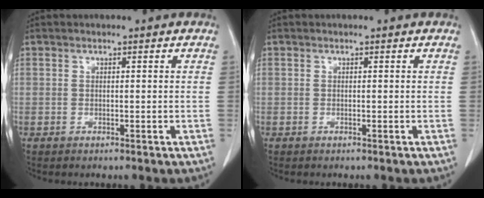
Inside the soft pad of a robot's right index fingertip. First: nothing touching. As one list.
[{"total": 0.0}]